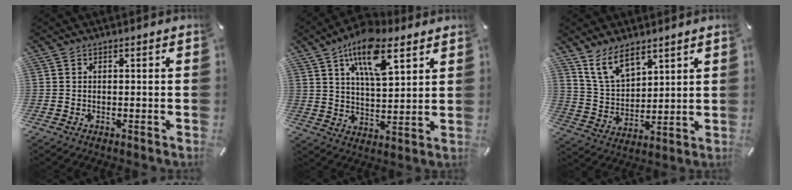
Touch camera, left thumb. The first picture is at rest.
{"total": 13.6, "force": [8.3, 5.6, 9.2], "torque": [-0.154, -0.026, 0.143]}
{"total": 9.3, "force": [7.0, 4.7, 4.0], "torque": [-0.093, -0.024, 0.134]}